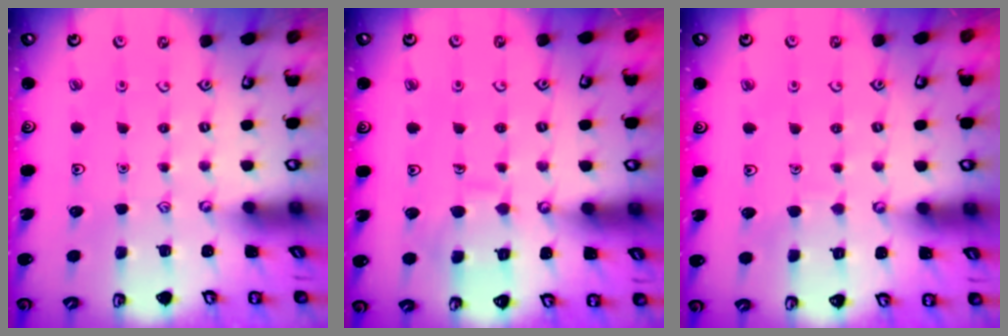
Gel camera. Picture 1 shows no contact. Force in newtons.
{"total": 7.5, "press": 7.4, "slide": 0.7}
{"total": 2.3, "press": 2.3, "slide": 0.1}